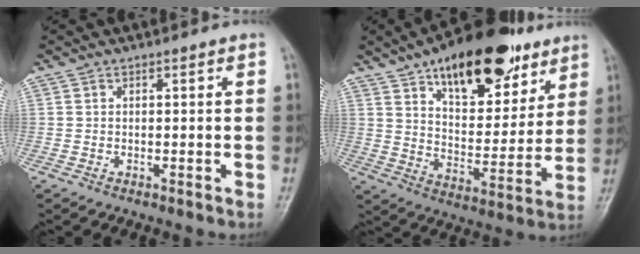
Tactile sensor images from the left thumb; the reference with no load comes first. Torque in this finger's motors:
{"motor_torque": [0.30, 0.34, 1.43, -1.33, 0.16]}